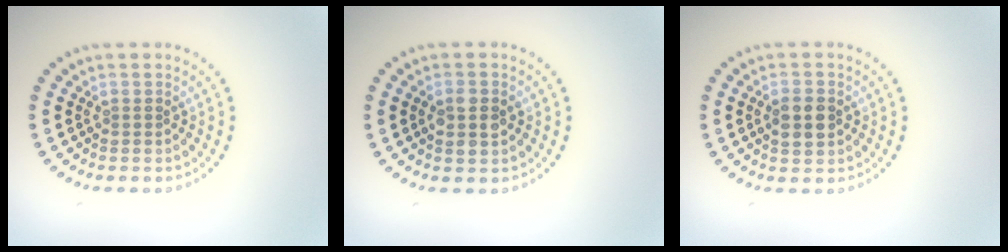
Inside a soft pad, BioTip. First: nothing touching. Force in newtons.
{"total": 2.4, "press": 2.4, "slide": 0.2}
{"total": 2.9, "press": 2.9, "slide": 0.0}